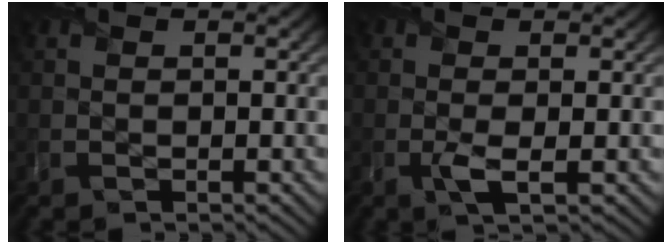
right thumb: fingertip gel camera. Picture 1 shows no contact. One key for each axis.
{"total": 1.9, "fx": -0.3, "fy": 0.6, "fz": 1.8, "tx": -0.039, "ty": -0.004, "tz": -0.010}